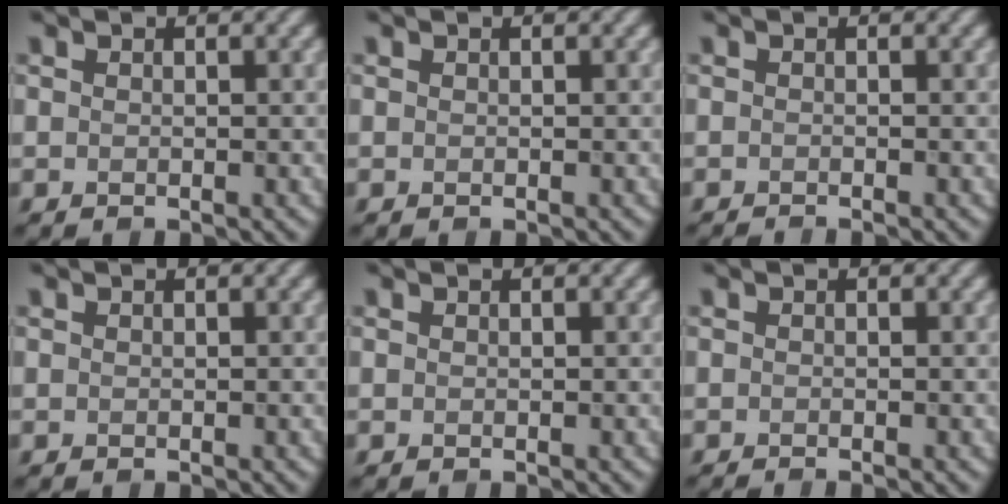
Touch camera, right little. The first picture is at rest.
{"total": 0.0}
{"total": 1.2, "force": [-1.0, 0.3, 0.6], "torque": [0.002, -0.007, -0.020]}
{"total": 0.0}
{"total": 0.0}
{"total": 1.0, "force": [-0.7, 0.3, 0.7], "torque": [0.001, -0.006, -0.014]}